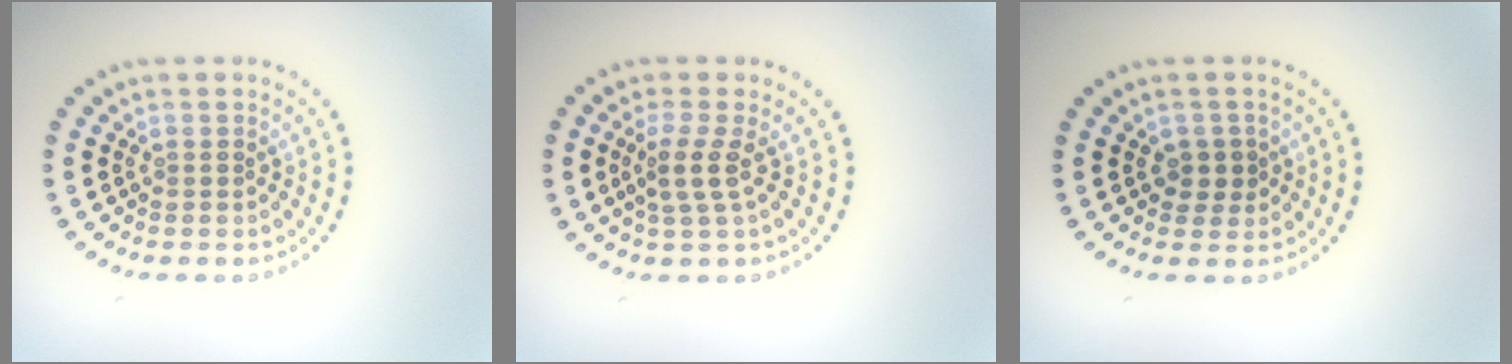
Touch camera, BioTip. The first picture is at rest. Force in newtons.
{"total": 2.2, "press": 1.6, "slide": 1.5}
{"total": 1.7, "press": 1.5, "slide": 0.8}